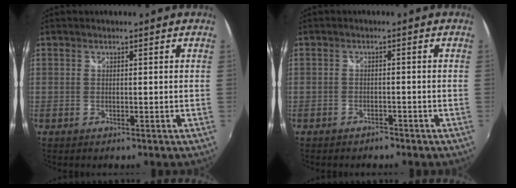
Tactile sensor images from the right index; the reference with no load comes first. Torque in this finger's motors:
{"motor_torque": [0.18, -0.15, 0.06, -0.01]}